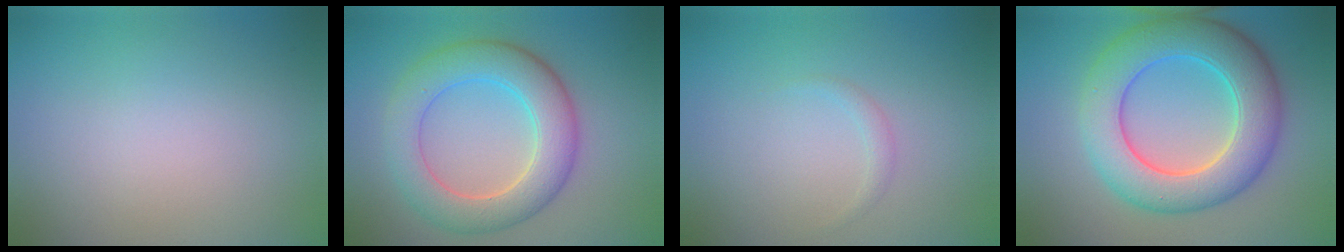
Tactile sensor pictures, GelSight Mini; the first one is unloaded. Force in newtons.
{"total": 6.7, "press": 6.7, "slide": 0.1}
{"total": 0.8, "press": 0.8, "slide": 0.0}
{"total": 9.0, "press": 9.0, "slide": 0.4}